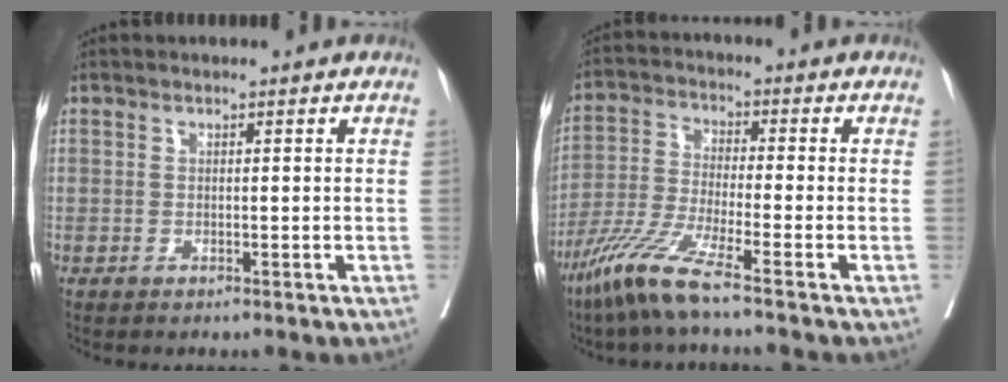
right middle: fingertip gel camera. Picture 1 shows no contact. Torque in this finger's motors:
{"motor_torque": [1.09, -1.05, 0.34, 0.14]}